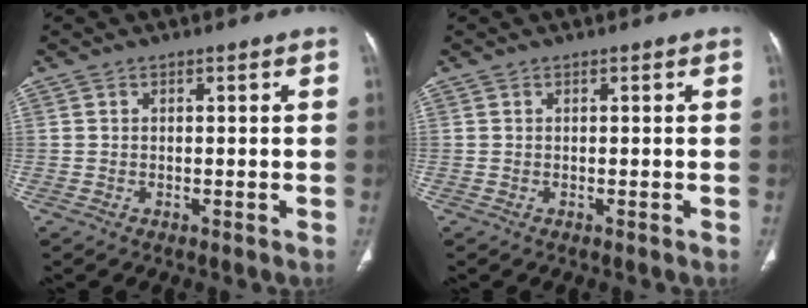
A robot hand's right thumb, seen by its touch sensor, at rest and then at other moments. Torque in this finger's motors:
{"motor_torque": [-0.53, -0.52, -0.16, -0.16, 0.00]}